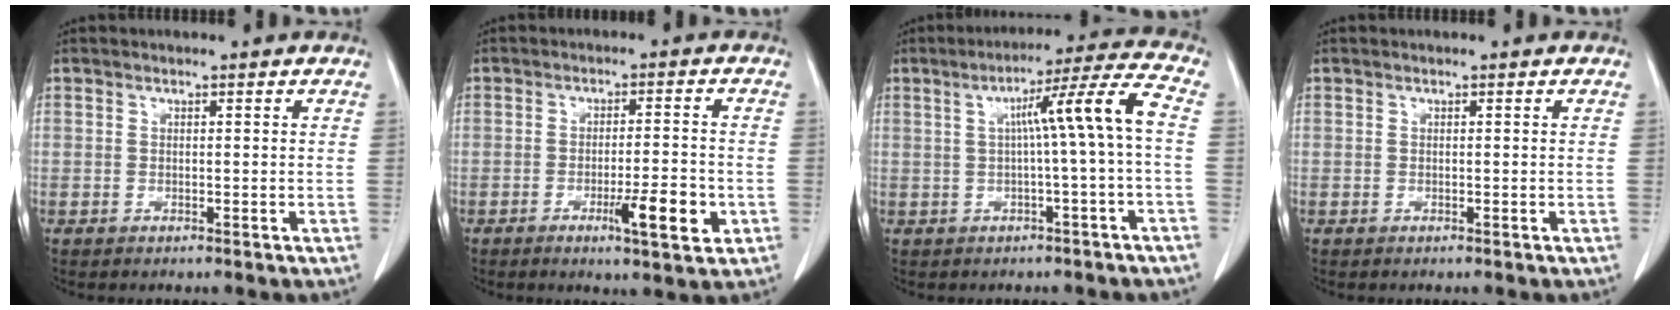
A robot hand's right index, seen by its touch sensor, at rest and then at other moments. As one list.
[{"total": 7.1, "force": [-2.8, 1.0, 6.4], "torque": [-0.098, -0.006, -0.038]}, {"total": 8.8, "force": [0.2, -1.4, 8.6], "torque": [-0.131, 0.020, 0.008]}, {"total": 0.0}]